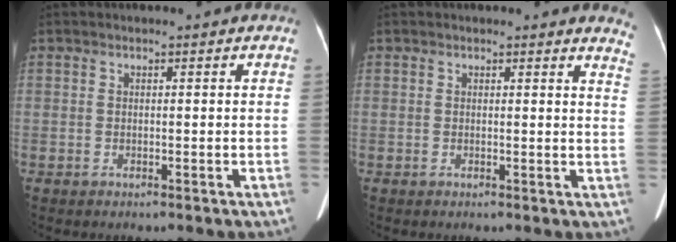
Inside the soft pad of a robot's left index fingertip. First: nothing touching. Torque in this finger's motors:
{"motor_torque": [-0.01, -0.49, -0.02, -0.02]}